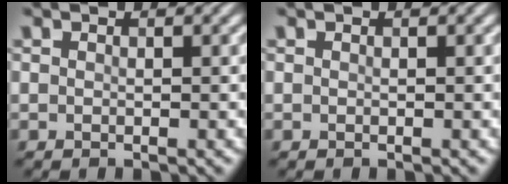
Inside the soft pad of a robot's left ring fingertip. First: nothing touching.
{"total": 0.0}